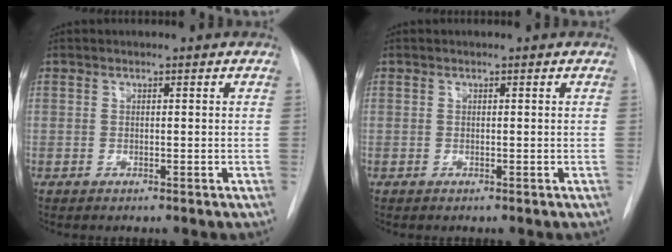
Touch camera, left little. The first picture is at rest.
{"total": 0.0}